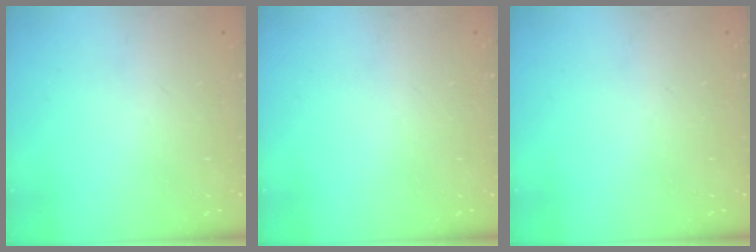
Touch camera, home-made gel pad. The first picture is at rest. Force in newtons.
{"total": 0.0}
{"total": 0.0}